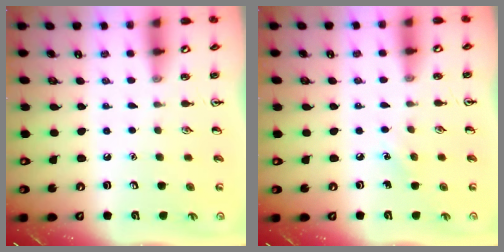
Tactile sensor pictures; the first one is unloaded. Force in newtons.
{"total": 3.5, "press": 3.3, "slide": 1.2}